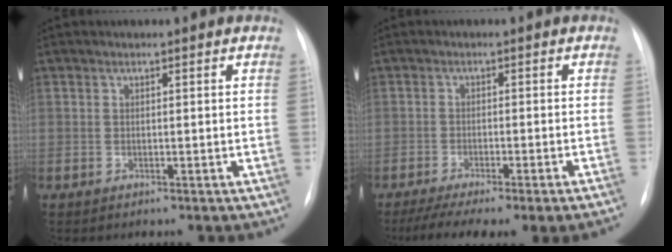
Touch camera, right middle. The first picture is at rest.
{"total": 11.4, "force": [-9.1, -0.1, 6.8], "torque": [-0.093, -0.020, -0.136]}